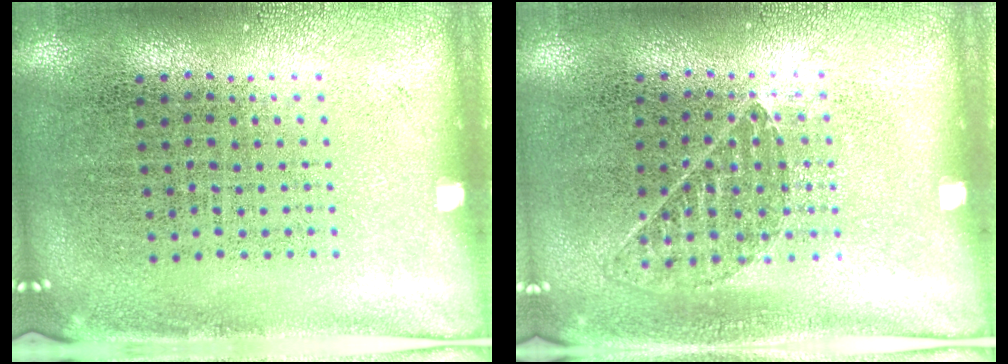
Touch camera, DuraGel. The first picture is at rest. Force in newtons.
{"total": 0.9, "press": 0.7, "slide": 0.5}